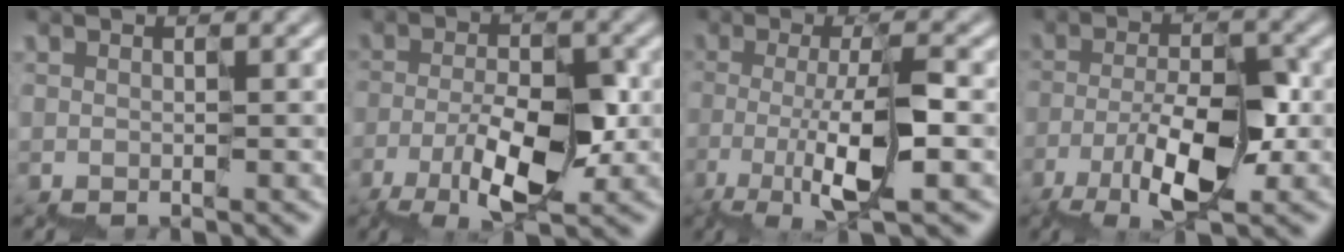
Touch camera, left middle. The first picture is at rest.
{"total": 5.3, "force": [-2.1, 2.1, 4.5], "torque": [-0.078, 0.005, -0.036]}
{"total": 5.7, "force": [-1.2, 1.3, 5.5], "torque": [-0.093, -0.003, -0.021]}
{"total": 5.8, "force": [-2.5, 2.0, 4.8], "torque": [-0.084, 0.009, -0.046]}